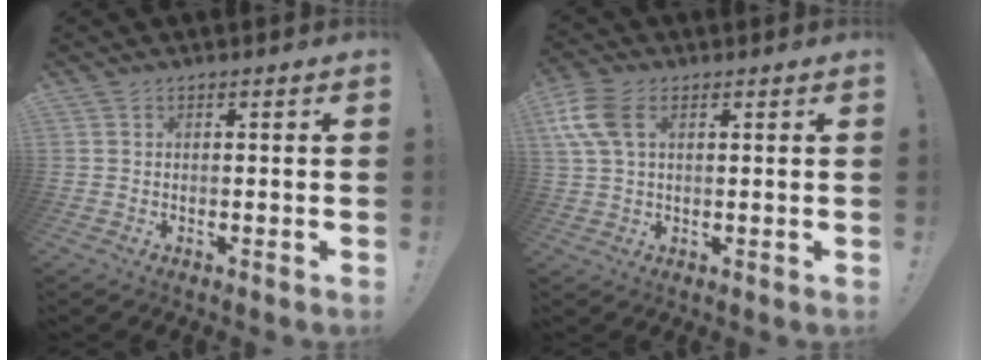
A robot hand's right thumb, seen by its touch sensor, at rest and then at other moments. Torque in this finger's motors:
{"motor_torque": [0.09, 0.08, 0.35, 0.34, 0.04]}